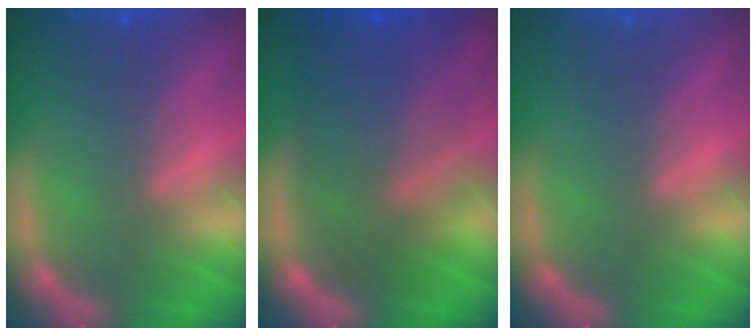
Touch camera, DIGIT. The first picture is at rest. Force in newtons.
{"total": 9.5}
{"total": 0.0}